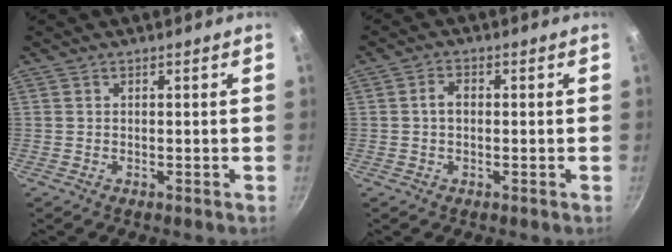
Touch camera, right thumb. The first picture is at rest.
{"total": 2.7, "force": [0.0, 1.8, 2.0], "torque": [-0.030, 0.010, -0.003]}